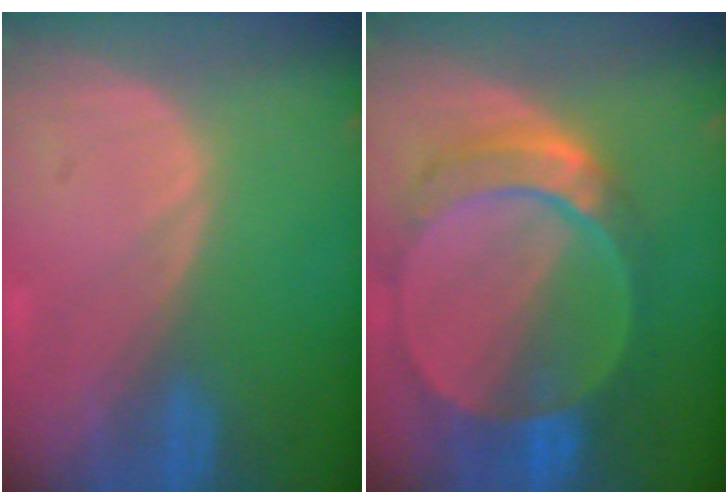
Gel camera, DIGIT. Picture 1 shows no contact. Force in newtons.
{"total": 9.8, "press": 8.4, "slide": 4.9}